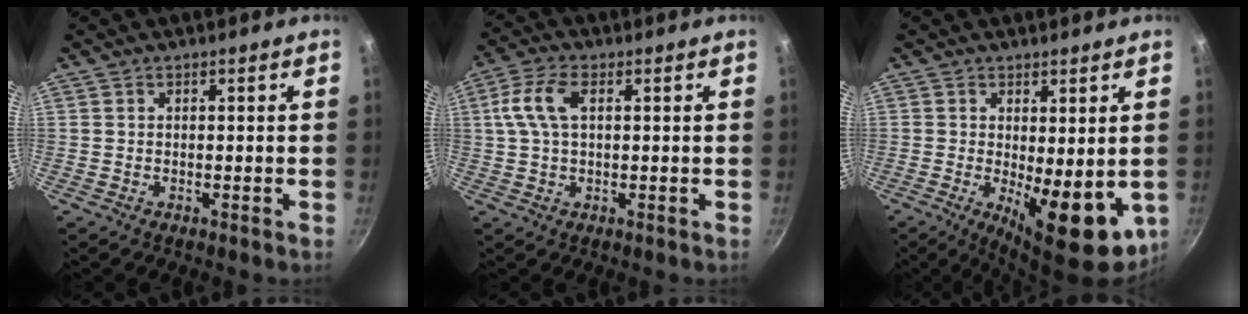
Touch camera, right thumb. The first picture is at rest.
{"total": 7.3, "force": [1.6, 3.9, 5.9], "torque": [-0.120, 0.016, 0.027]}
{"total": 11.9, "force": [-1.6, 4.6, 10.9], "torque": [-0.124, -0.010, -0.007]}